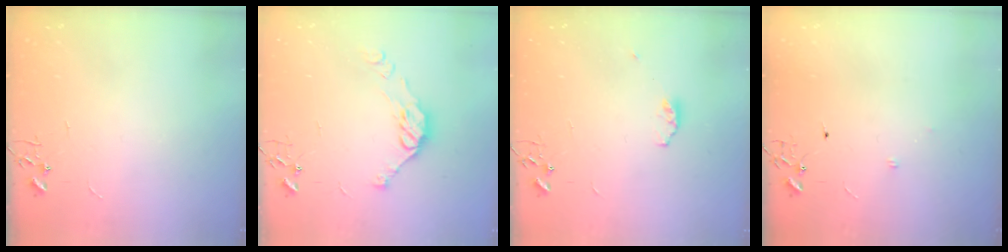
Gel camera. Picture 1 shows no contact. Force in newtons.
{"total": 10.5, "press": 10.4, "slide": 0.6}
{"total": 3.6, "press": 3.5, "slide": 0.8}
{"total": 4.1, "press": 4.0, "slide": 0.6}